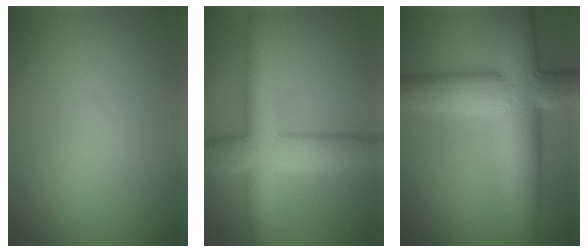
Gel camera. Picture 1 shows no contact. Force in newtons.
{"total": 8.4, "press": 8.4, "slide": 0.2}
{"total": 11.6, "press": 11.6, "slide": 0.8}